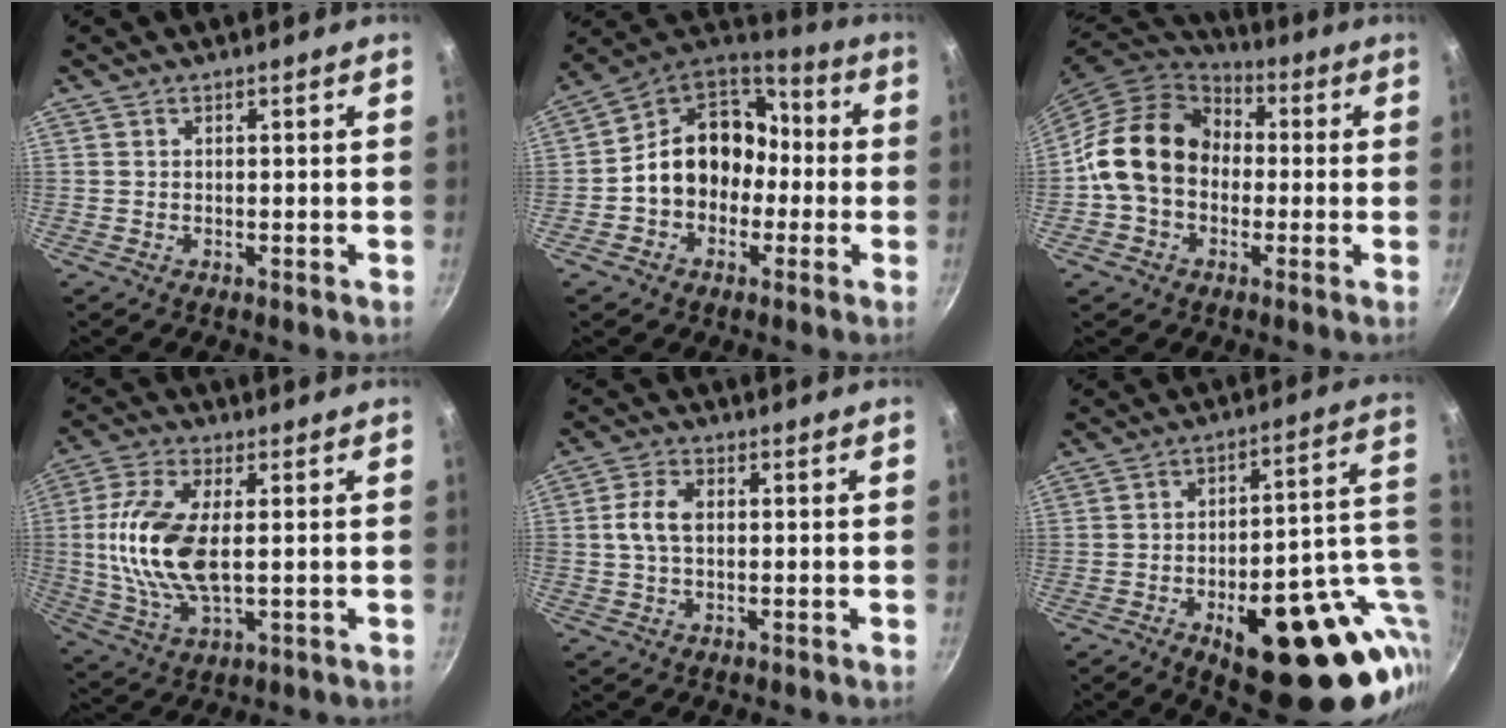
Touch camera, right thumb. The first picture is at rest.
{"total": 15.5, "force": [-1.9, 12.8, 8.5], "torque": [-0.097, 0.063, -0.041]}
{"total": 15.8, "force": [-0.2, 12.6, 9.5], "torque": [-0.132, 0.038, -0.017]}
{"total": 14.2, "force": [0.9, 6.6, 12.5], "torque": [-0.255, -0.001, 0.014]}
{"total": 5.3, "force": [0.5, 3.1, 4.3], "torque": [-0.091, 0.012, 0.005]}
{"total": 26.9, "force": [-6.0, 11.4, 23.6], "torque": [-0.262, 0.013, -0.066]}